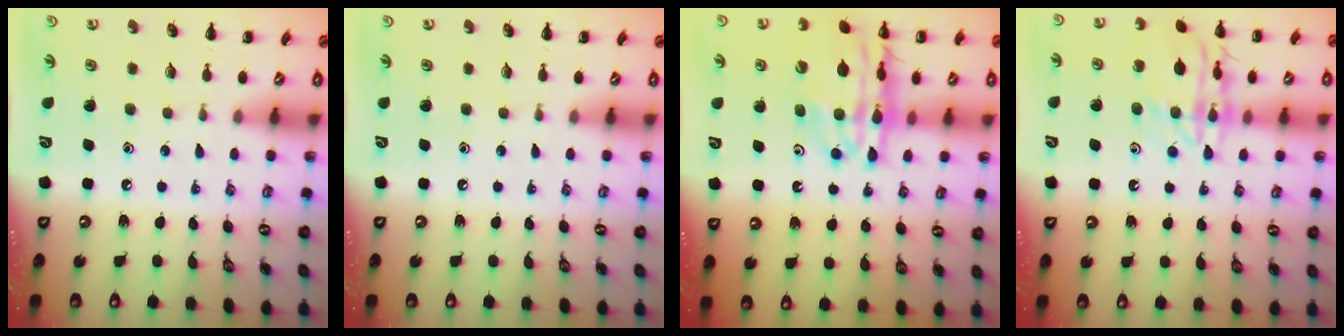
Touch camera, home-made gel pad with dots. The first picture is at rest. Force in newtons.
{"total": 0.0}
{"total": 19.7, "press": 19.5, "slide": 2.9}
{"total": 14.8, "press": 14.8, "slide": 0.9}